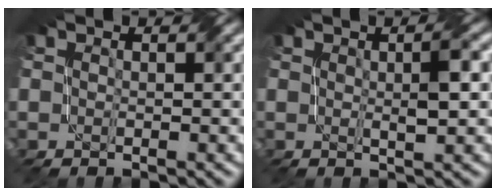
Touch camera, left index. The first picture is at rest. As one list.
[{"total": 2.5, "force": [0.5, 0.4, 2.4], "torque": [-0.037, 0.002, 0.008]}]